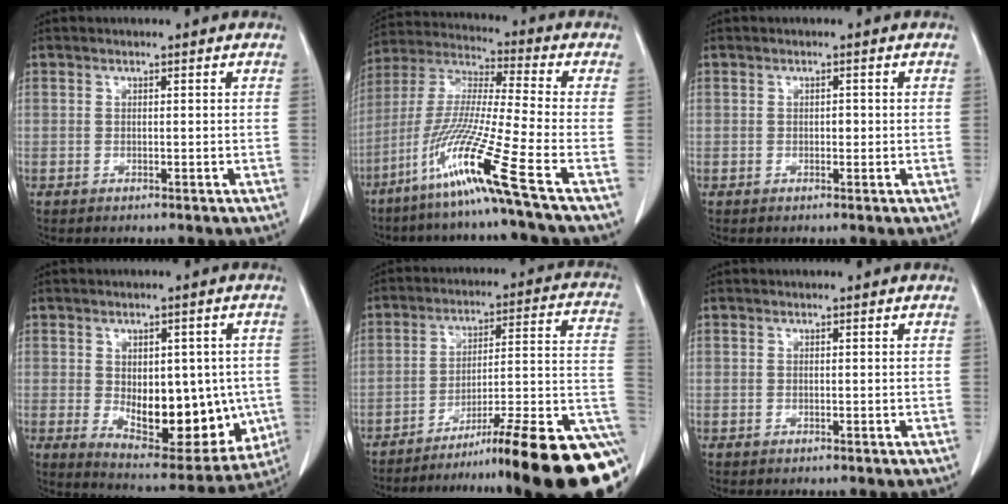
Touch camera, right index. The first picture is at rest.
{"total": 15.7, "force": [-8.5, -2.3, 13.0], "torque": [-0.277, -0.034, -0.164]}
{"total": 0.8, "force": [-0.1, 0.5, 0.6], "torque": [-0.007, 0.002, -0.001]}
{"total": 16.2, "force": [-1.9, 8.6, 13.7], "torque": [-0.193, -0.004, 0.001]}
{"total": 24.5, "force": [-16.1, 1.4, 18.4], "torque": [-0.146, 0.014, -0.235]}
{"total": 0.0}